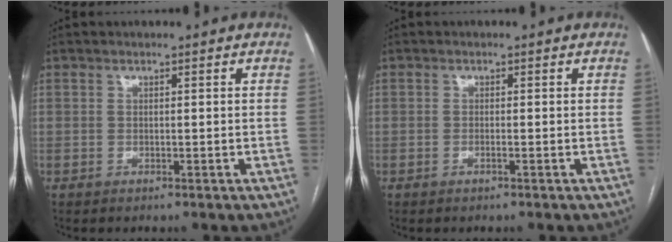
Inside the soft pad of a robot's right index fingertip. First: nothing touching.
{"total": 0.6, "force": [-0.3, 0.0, 0.5], "torque": [-0.012, 0.000, -0.004]}